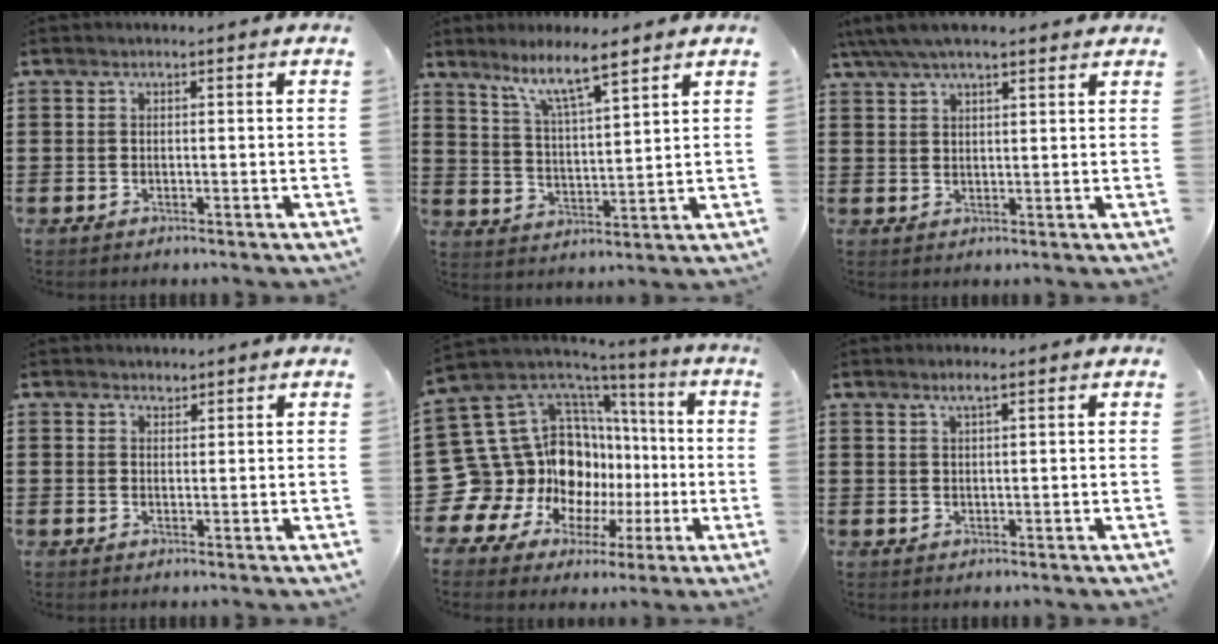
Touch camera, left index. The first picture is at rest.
{"total": 7.7, "force": [6.1, 0.7, 4.6], "torque": [-0.108, -0.021, 0.107]}
{"total": 5.1, "force": [4.0, 1.2, 2.9], "torque": [-0.064, 0.001, 0.073]}
{"total": 1.2, "force": [1.2, 0.4, 0.1], "torque": [-0.003, 0.000, 0.023]}
{"total": 16.9, "force": [-2.2, 15.0, 7.4], "torque": [-0.220, -0.033, 0.006]}
{"total": 1.9, "force": [1.2, 0.1, 1.5], "torque": [-0.030, 0.001, 0.021]}